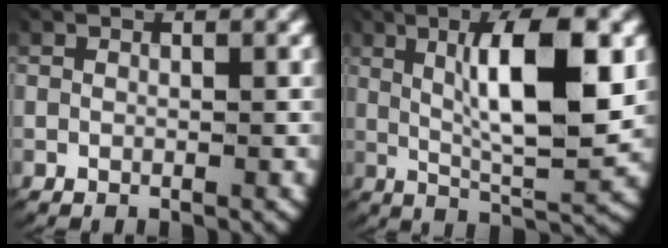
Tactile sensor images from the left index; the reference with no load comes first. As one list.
[{"total": 8.2, "force": [1.9, 2.1, 7.7], "torque": [-0.141, -0.007, 0.038]}]